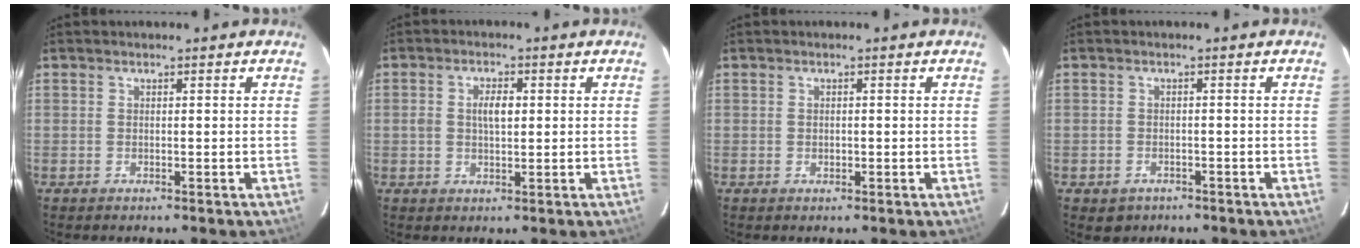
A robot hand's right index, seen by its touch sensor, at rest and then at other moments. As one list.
[{"total": 3.9, "force": [0.5, 2.0, 3.3], "torque": [-0.058, 0.007, 0.011]}, {"total": 1.0, "force": [-0.1, 0.8, 0.5], "torque": [-0.009, 0.002, -0.001]}, {"total": 2.3, "force": [-1.2, 1.8, 0.5], "torque": [-0.015, 0.003, -0.013]}]